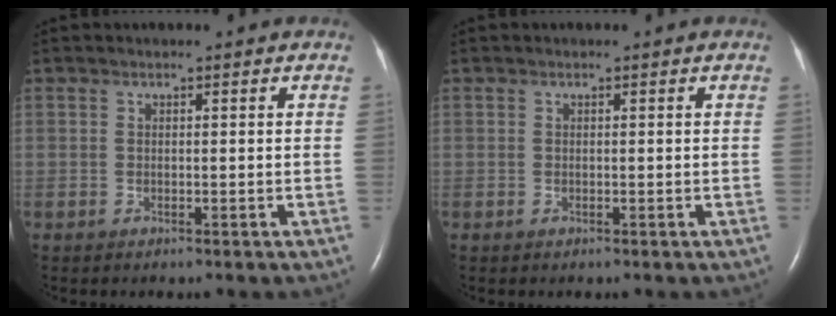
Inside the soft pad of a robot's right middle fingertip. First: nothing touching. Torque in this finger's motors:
{"motor_torque": [-0.02, 0.03, 0.00, 0.01]}